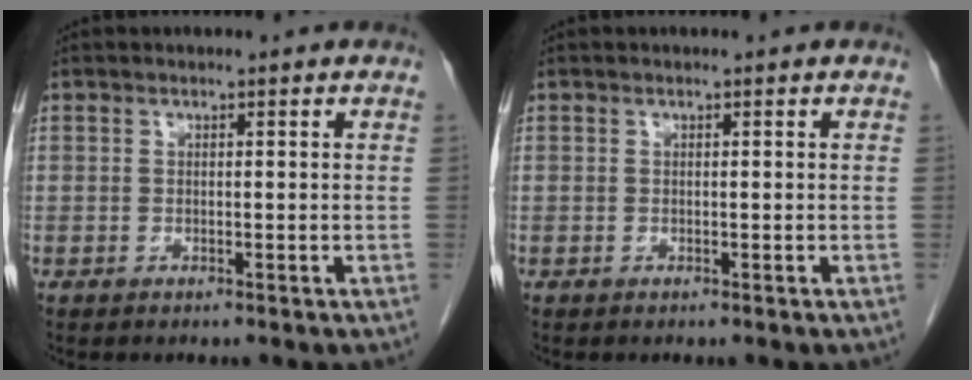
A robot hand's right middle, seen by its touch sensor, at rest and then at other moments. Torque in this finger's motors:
{"motor_torque": [0.00, 0.00, 0.00, 0.00]}